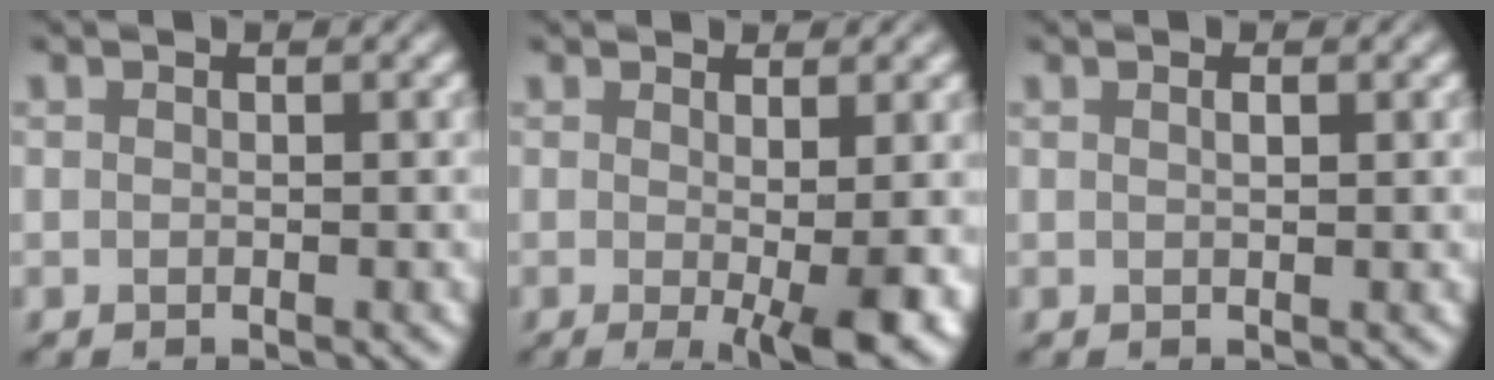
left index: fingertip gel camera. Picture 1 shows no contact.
{"total": 5.7, "force": [-0.6, 1.1, 5.6], "torque": [-0.073, -0.014, -0.009]}
{"total": 0.7, "force": [0.3, 0.1, 0.6], "torque": [-0.012, 0.002, 0.004]}